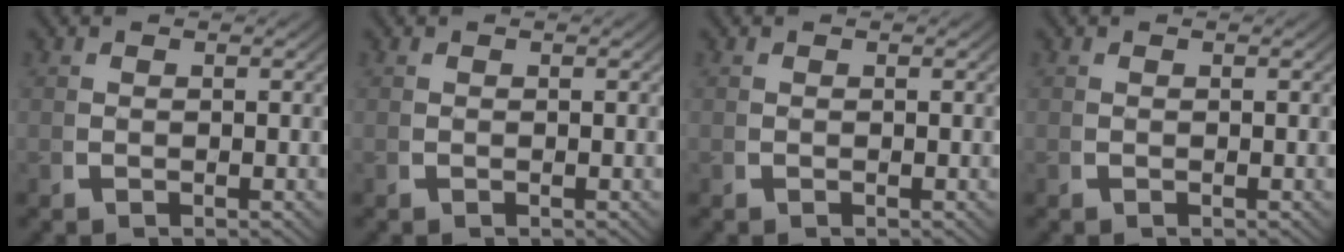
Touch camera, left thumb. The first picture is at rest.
{"total": 0.0}
{"total": 0.0}
{"total": 0.0}